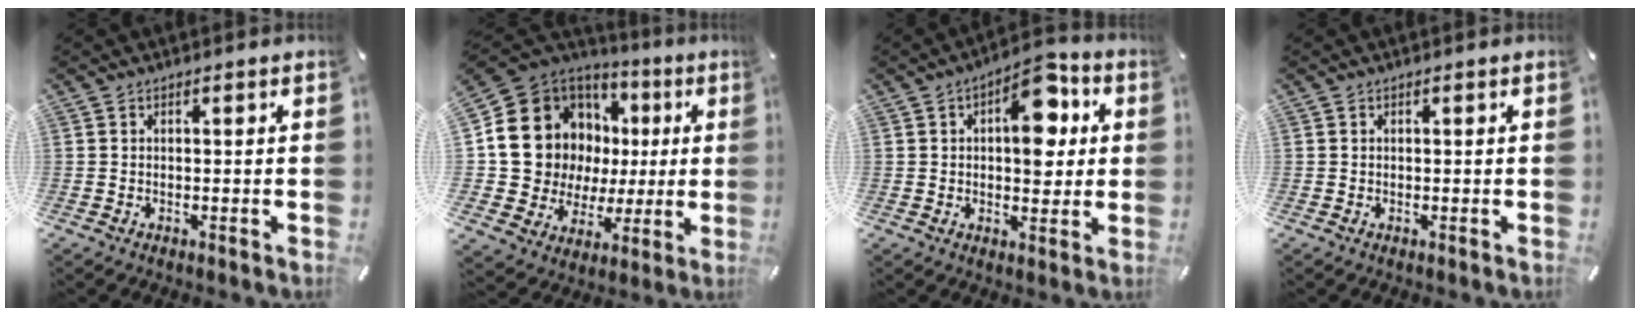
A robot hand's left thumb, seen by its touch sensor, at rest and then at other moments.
{"total": 16.1, "force": [3.2, 14.7, 5.9], "torque": [-0.108, -0.035, 0.091]}
{"total": 11.8, "force": [3.3, 6.4, 9.3], "torque": [-0.111, -0.016, 0.053]}
{"total": 0.0}